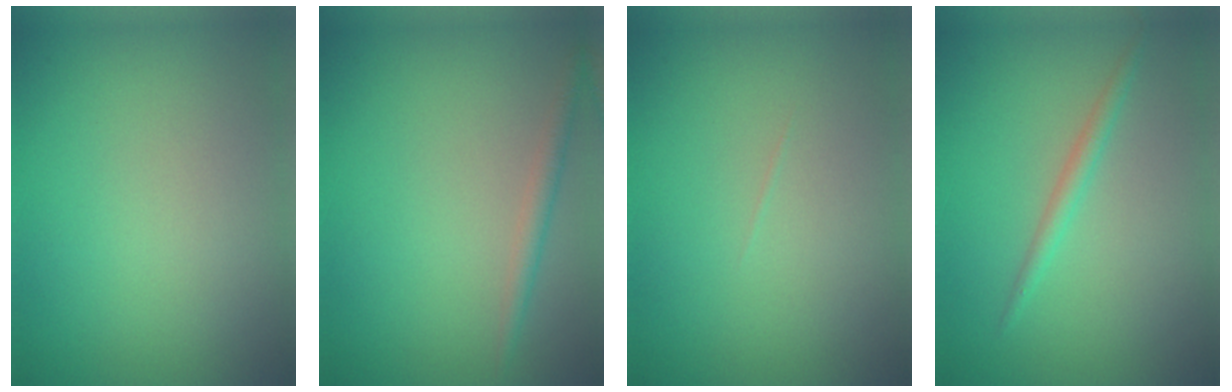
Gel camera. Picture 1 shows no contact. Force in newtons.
{"total": 1.6, "press": 1.6, "slide": 0.0}
{"total": 0.0}
{"total": 1.4, "press": 1.4, "slide": 0.1}